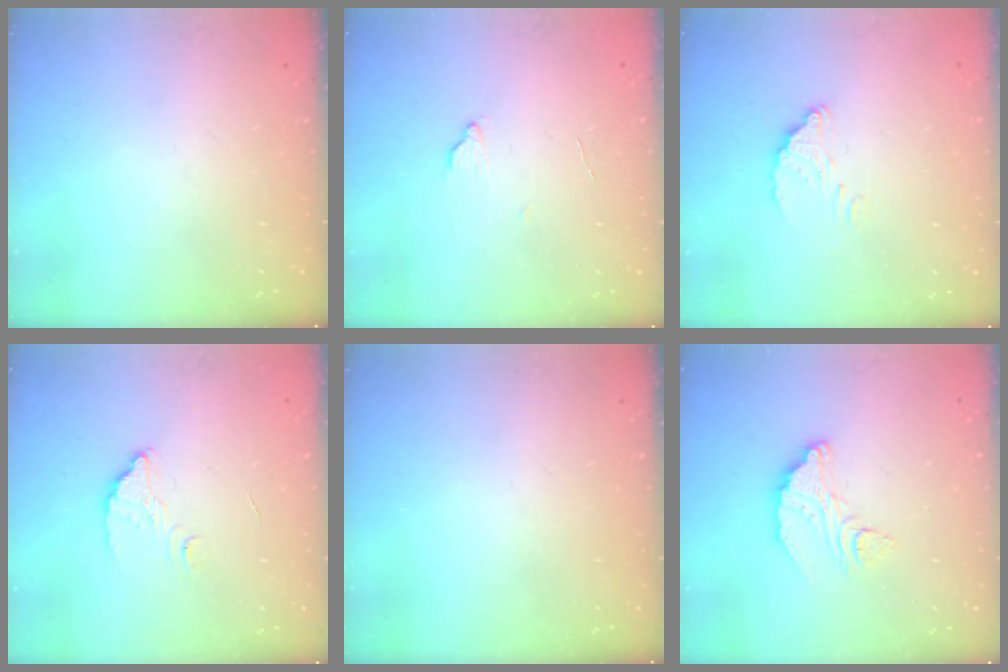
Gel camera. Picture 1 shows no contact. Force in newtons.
{"total": 3.8, "press": 3.7, "slide": 0.4}
{"total": 4.3, "press": 4.2, "slide": 0.2}
{"total": 3.2, "press": 3.2, "slide": 0.2}
{"total": 0.0}
{"total": 10.4, "press": 10.4, "slide": 0.9}